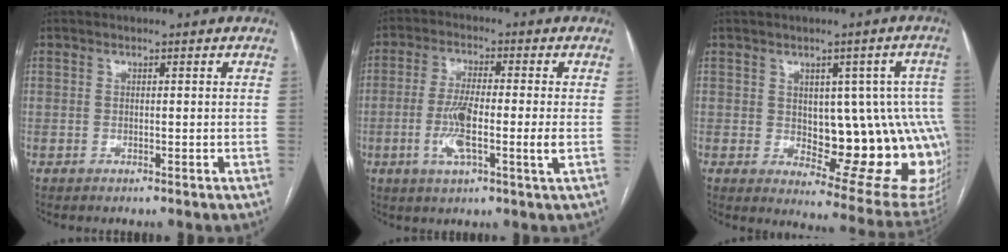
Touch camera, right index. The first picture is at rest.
{"total": 8.5, "force": [-1.6, 0.6, 8.4], "torque": [-0.162, -0.004, -0.032]}
{"total": 17.1, "force": [-0.7, 7.3, 15.4], "torque": [-0.131, 0.016, 0.014]}